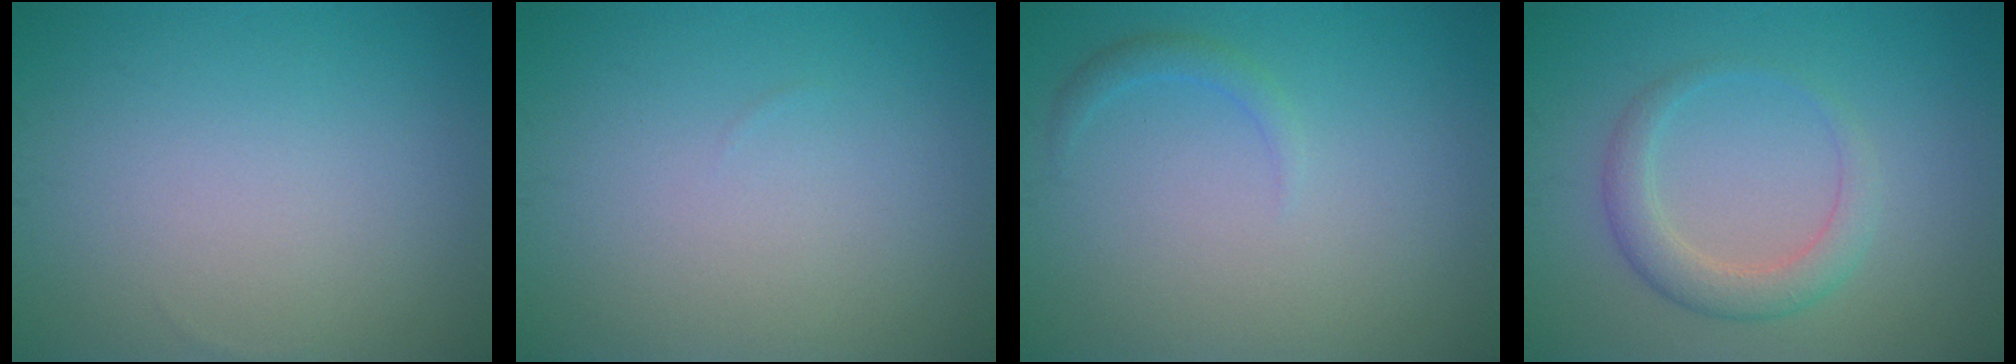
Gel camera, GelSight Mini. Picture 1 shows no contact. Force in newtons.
{"total": 0.0}
{"total": 1.1, "press": 1.1, "slide": 0.0}
{"total": 3.0, "press": 3.0, "slide": 0.1}